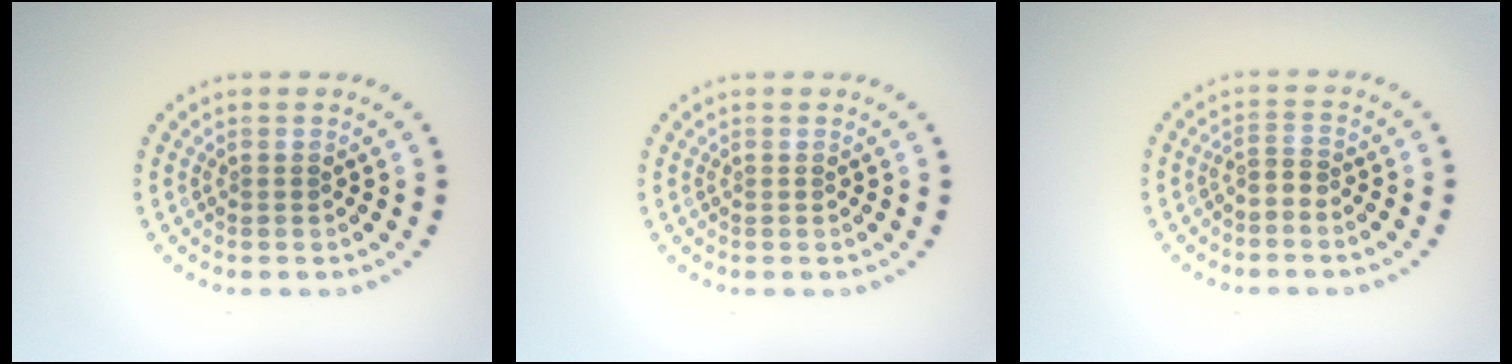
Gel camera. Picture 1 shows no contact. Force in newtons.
{"total": 0.0}
{"total": 1.1, "press": 0.6, "slide": 1.0}